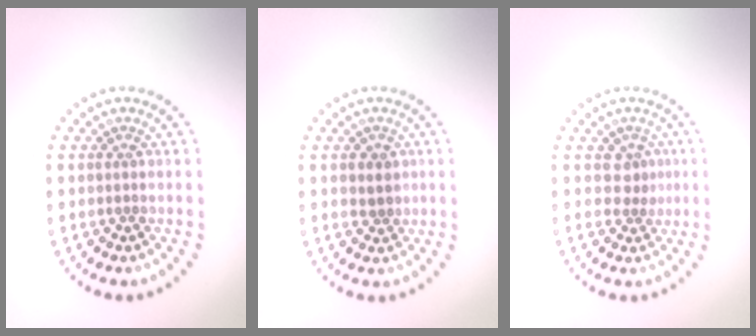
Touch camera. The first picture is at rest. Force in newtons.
{"total": 1.4, "press": 1.1, "slide": 0.8}
{"total": 1.7, "press": 1.2, "slide": 1.2}